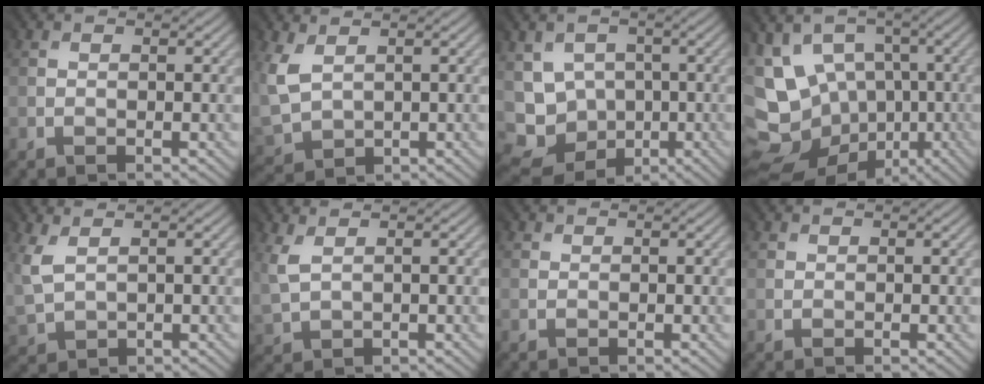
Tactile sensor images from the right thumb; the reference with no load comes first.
{"total": 5.4, "force": [2.7, 3.9, 2.7], "torque": [-0.115, -0.003, 0.059]}
{"total": 8.1, "force": [-1.1, 7.7, 2.4], "torque": [-0.087, -0.014, -0.023]}
{"total": 14.4, "force": [-2.3, 12.5, 6.8], "torque": [-0.173, -0.012, -0.027]}
{"total": 3.8, "force": [2.3, 2.3, 2.0], "torque": [-0.079, 0.001, 0.049]}
{"total": 2.9, "force": [2.1, 1.4, 1.4], "torque": [-0.057, 0.006, 0.045]}
{"total": 0.9, "force": [0.5, 0.6, -0.4], "torque": [0.011, -0.004, 0.007]}
{"total": 1.0, "force": [0.7, 0.7, -0.1], "torque": [0.003, -0.003, 0.011]}